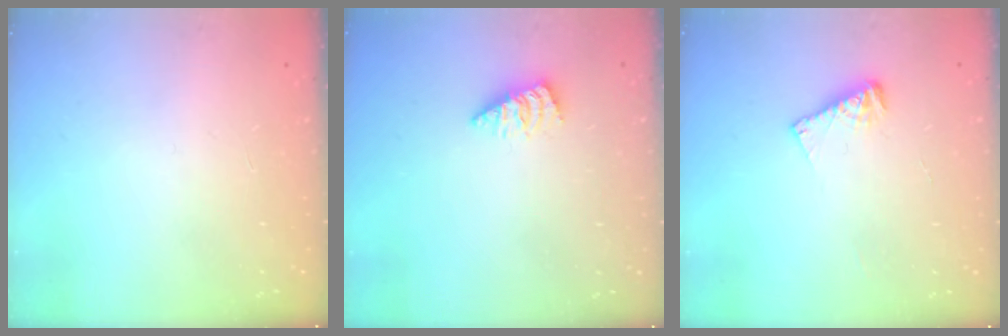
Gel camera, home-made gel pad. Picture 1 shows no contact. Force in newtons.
{"total": 1.4, "press": 1.3, "slide": 0.2}
{"total": 5.8, "press": 5.8, "slide": 0.7}